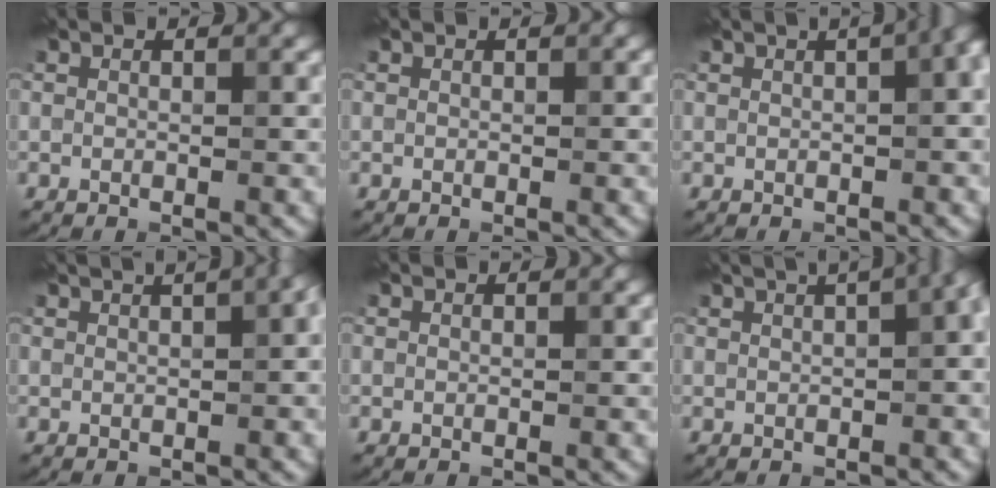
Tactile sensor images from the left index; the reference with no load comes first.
{"total": 0.0}
{"total": 12.7, "force": [3.4, 6.1, 10.7], "torque": [-0.091, 0.064, 0.020]}
{"total": 5.5, "force": [2.6, 1.9, 4.5], "torque": [-0.045, 0.028, 0.031]}
{"total": 0.0}
{"total": 14.9, "force": [5.2, 7.2, 12.0], "torque": [-0.119, 0.070, 0.054]}